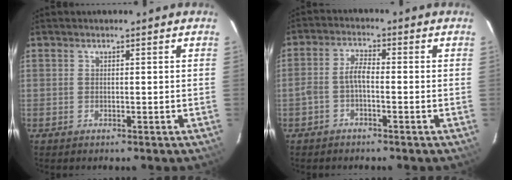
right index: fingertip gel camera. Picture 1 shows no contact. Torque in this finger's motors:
{"motor_torque": [0.27, -0.13, 0.41, 0.08]}